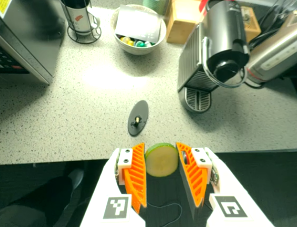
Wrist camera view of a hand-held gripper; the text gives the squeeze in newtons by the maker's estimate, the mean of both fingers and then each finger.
{"total": 10.7, "left": 11.5, "right": 9.8}